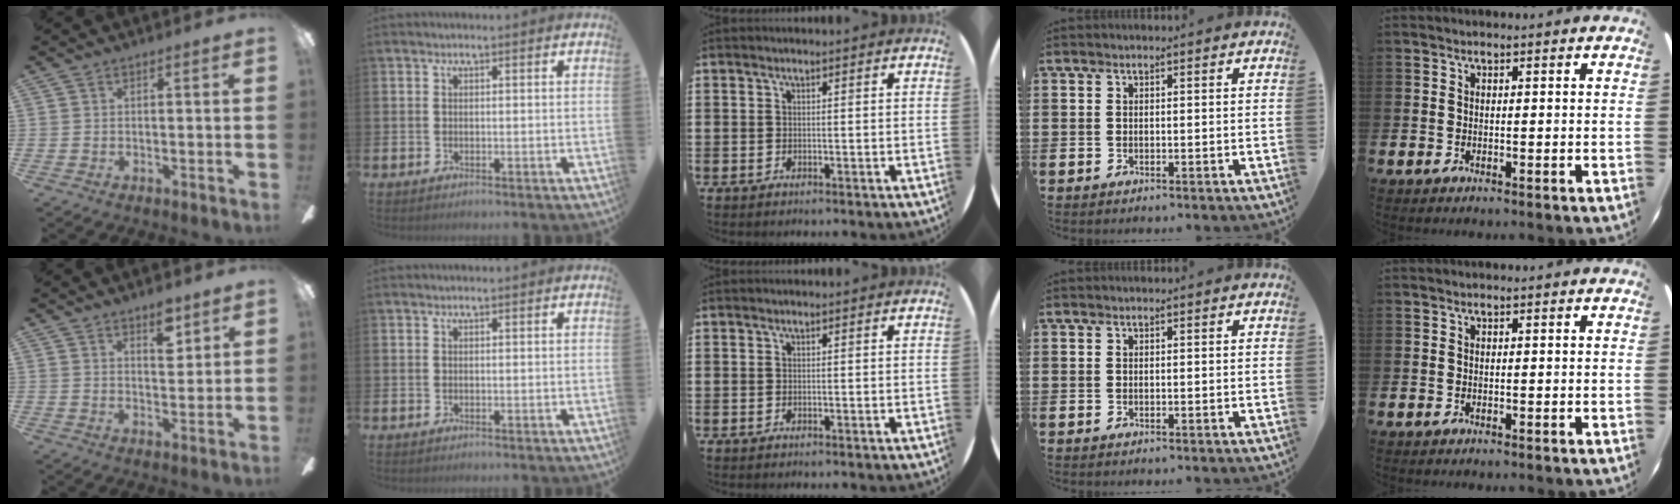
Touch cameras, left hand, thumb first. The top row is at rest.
{"thumb": {"total": 6.0, "force": [4.2, 2.3, 3.7], "torque": [-0.041, -0.021, 0.067]}}